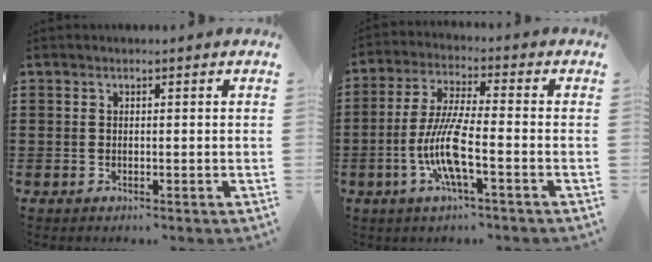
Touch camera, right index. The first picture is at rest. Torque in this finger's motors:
{"motor_torque": [2.14, 0.00, 1.01, 0.21]}